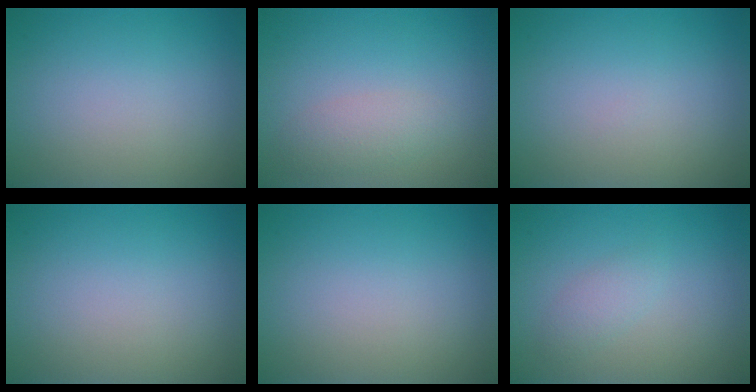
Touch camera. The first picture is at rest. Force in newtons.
{"total": 2.0, "press": 2.0, "slide": 0.1}
{"total": 0.0}
{"total": 0.0}
{"total": 0.0}
{"total": 1.4, "press": 1.4, "slide": 0.1}